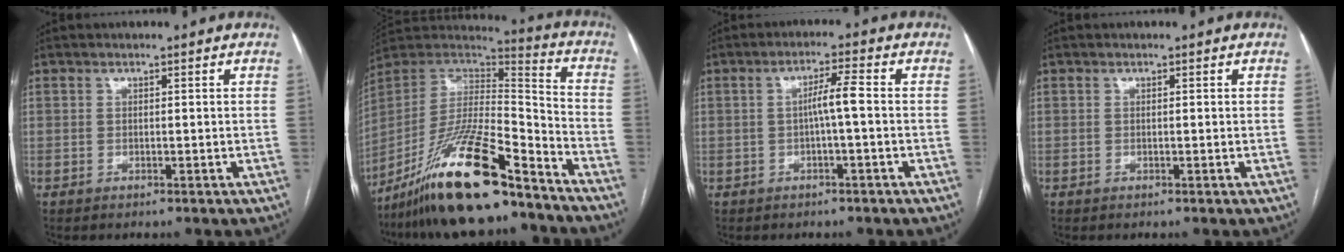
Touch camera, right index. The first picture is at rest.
{"total": 21.3, "force": [-15.9, 2.9, 13.9], "torque": [-0.275, -0.014, -0.289]}
{"total": 3.7, "force": [-0.4, -0.1, 3.7], "torque": [-0.064, 0.009, -0.003]}
{"total": 0.0}